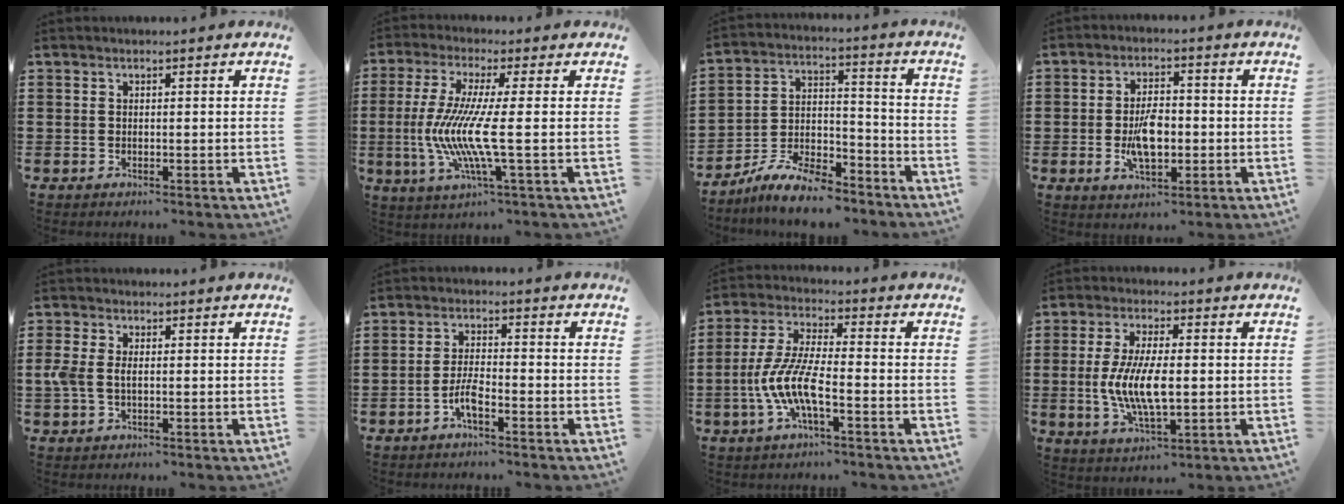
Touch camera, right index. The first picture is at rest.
{"total": 9.4, "force": [-1.5, -0.2, 9.3], "torque": [-0.205, -0.026, -0.041]}
{"total": 8.9, "force": [-7.9, 2.1, 3.5], "torque": [-0.066, 0.022, -0.149]}
{"total": 6.9, "force": [-1.1, 3.4, 6.0], "torque": [-0.117, -0.005, -0.023]}
{"total": 2.7, "force": [-0.3, 1.4, 2.3], "torque": [-0.061, -0.002, -0.010]}
{"total": 4.0, "force": [-2.2, 0.9, 3.2], "torque": [-0.083, -0.005, -0.049]}
{"total": 8.3, "force": [-3.2, 1.9, 7.5], "torque": [-0.179, -0.016, -0.068]}
{"total": 9.1, "force": [-0.6, 3.4, 8.4], "torque": [-0.183, -0.007, -0.017]}